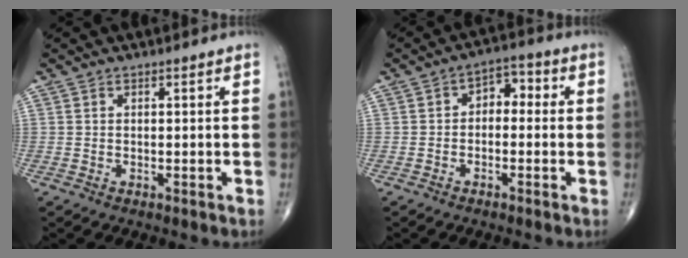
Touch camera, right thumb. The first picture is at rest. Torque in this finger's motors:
{"motor_torque": [0.01, 0.06, 0.21, 0.28, 0.08]}